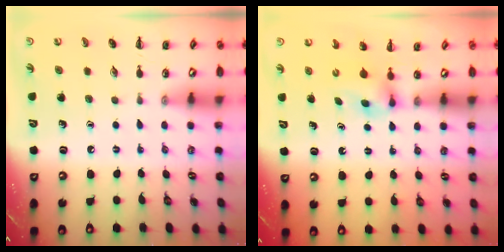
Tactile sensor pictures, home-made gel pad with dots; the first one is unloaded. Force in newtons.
{"total": 2.5, "press": 2.2, "slide": 1.2}